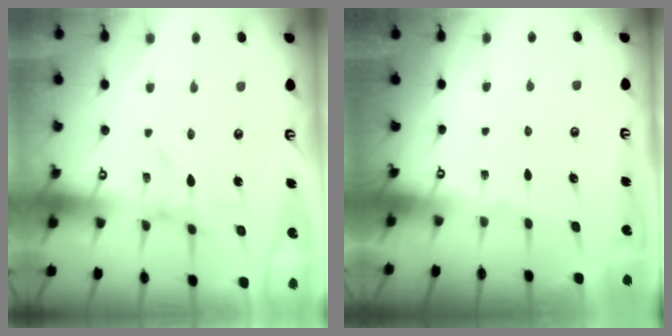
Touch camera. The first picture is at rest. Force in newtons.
{"total": 0.0}